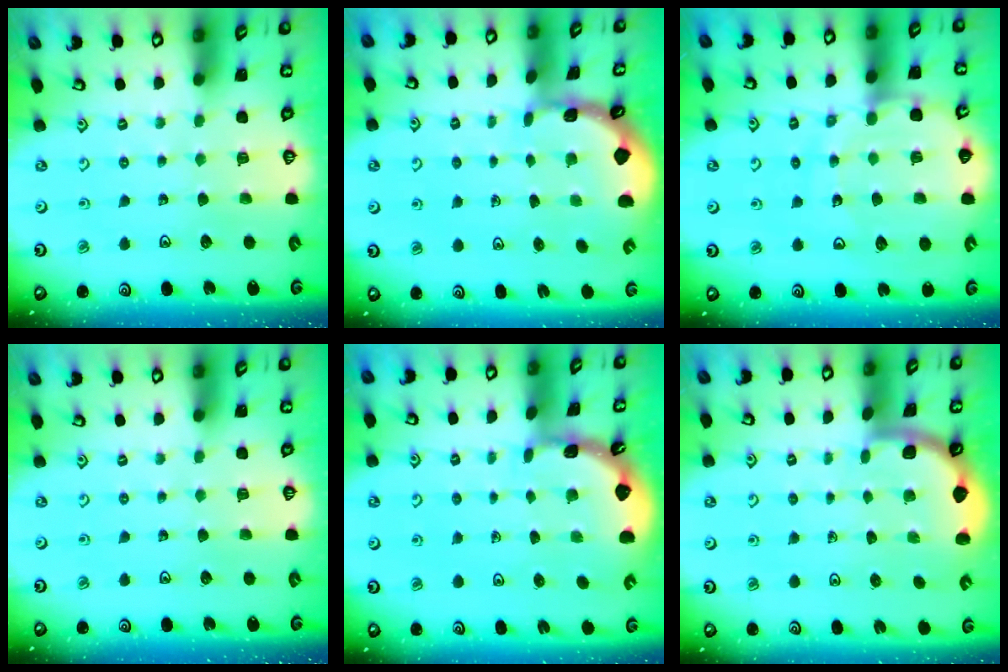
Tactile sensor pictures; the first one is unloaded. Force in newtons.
{"total": 1.0, "press": 1.0, "slide": 0.1}
{"total": 10.4, "press": 10.4, "slide": 1.3}
{"total": 0.0}
{"total": 1.7, "press": 1.7, "slide": 0.1}
{"total": 1.8, "press": 1.8, "slide": 0.0}